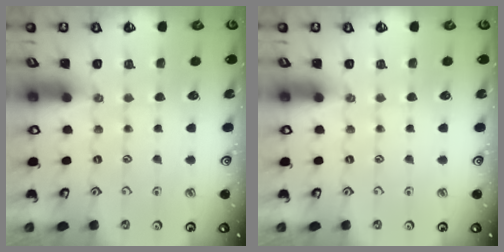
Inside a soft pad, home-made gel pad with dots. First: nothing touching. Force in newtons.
{"total": 0.0}